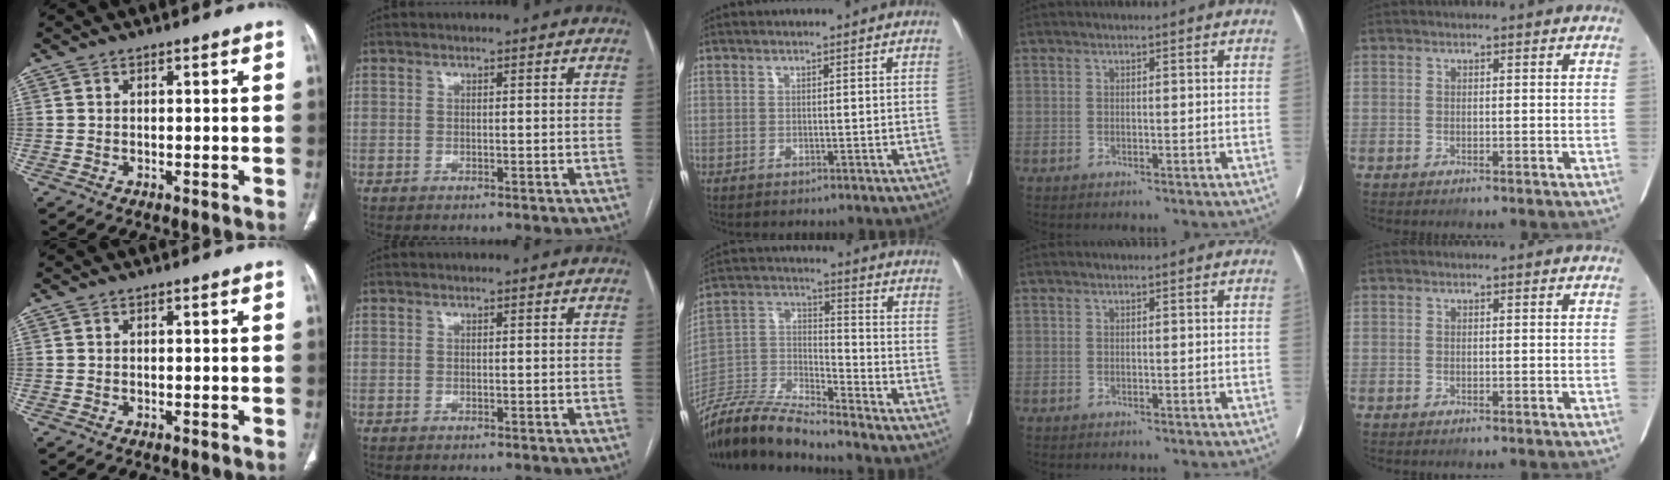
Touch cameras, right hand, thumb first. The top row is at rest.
{"middle": {"total": 12.5, "force": [-11.5, 0.5, 4.8], "torque": [-0.090, 0.007, -0.223]}}